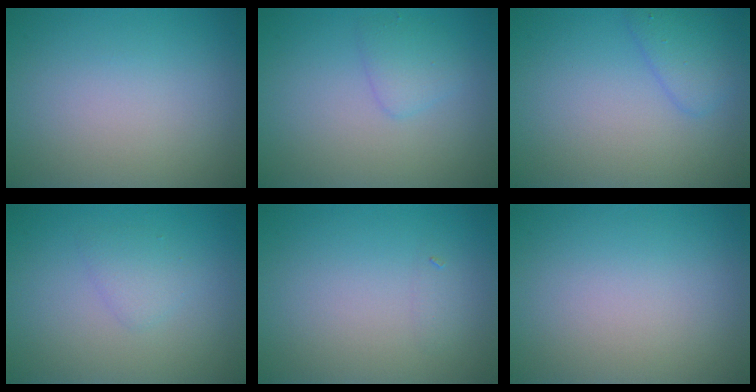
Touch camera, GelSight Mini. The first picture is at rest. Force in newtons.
{"total": 1.7, "press": 1.7, "slide": 0.2}
{"total": 2.2, "press": 2.2, "slide": 0.1}
{"total": 1.4, "press": 1.4, "slide": 0.0}
{"total": 0.6, "press": 0.6, "slide": 0.0}
{"total": 0.0}